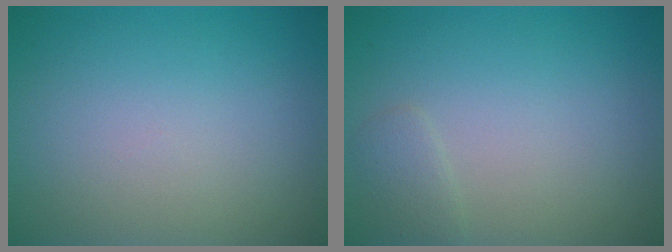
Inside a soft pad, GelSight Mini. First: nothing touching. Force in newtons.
{"total": 1.1, "press": 1.1, "slide": 0.1}